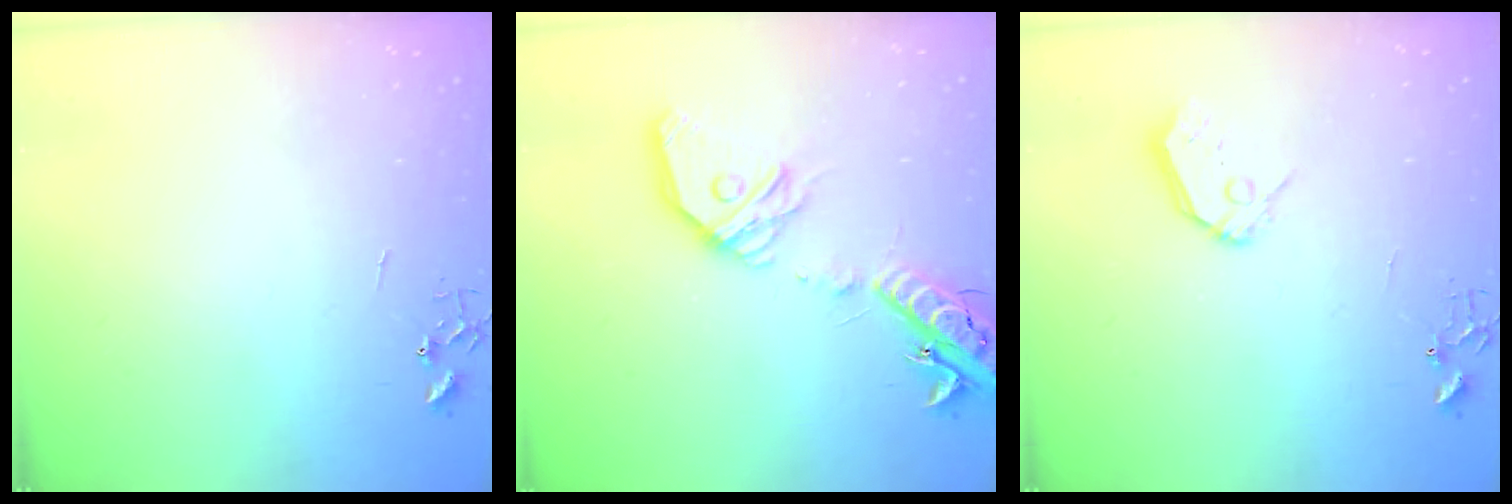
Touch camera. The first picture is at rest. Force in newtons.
{"total": 23.1, "press": 22.8, "slide": 3.6}
{"total": 8.6, "press": 8.6, "slide": 0.7}